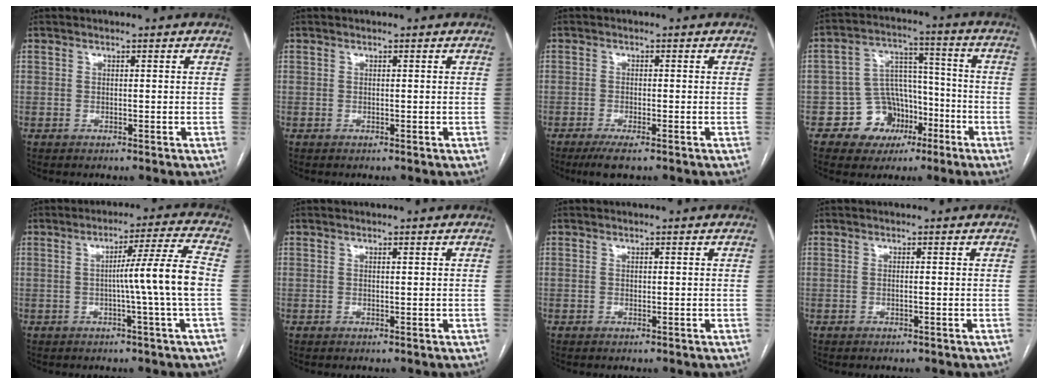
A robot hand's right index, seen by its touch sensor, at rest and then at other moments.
{"total": 0.0}
{"total": 3.7, "force": [-2.5, 0.6, 2.6], "torque": [-0.046, -0.009, -0.043]}
{"total": 9.6, "force": [-4.5, 8.1, 2.5], "torque": [-0.025, 0.036, -0.062]}
{"total": 9.0, "force": [-0.9, -2.3, 8.7], "torque": [-0.131, 0.006, -0.011]}
{"total": 0.0}
{"total": 0.0}
{"total": 0.0}